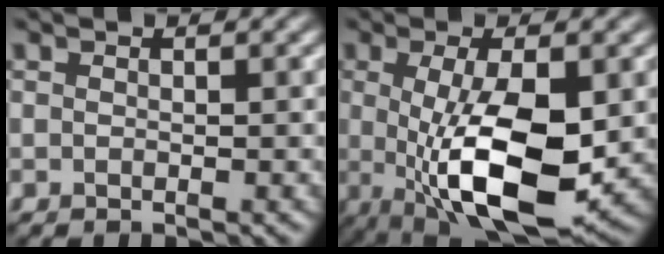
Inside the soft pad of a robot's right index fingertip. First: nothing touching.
{"total": 10.2, "force": [-1.0, 3.7, 9.4], "torque": [-0.176, -0.023, -0.007]}